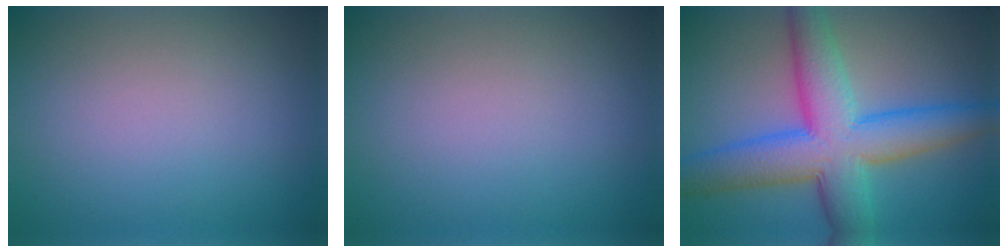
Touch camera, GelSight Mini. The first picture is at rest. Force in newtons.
{"total": 0.0}
{"total": 9.8, "press": 9.8, "slide": 0.3}